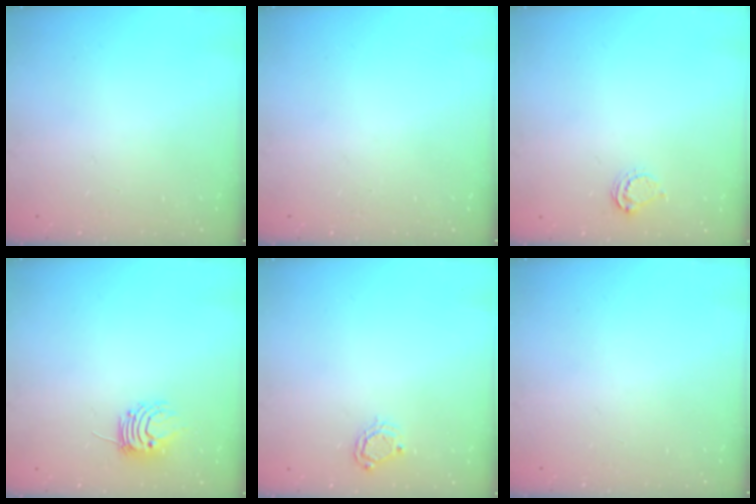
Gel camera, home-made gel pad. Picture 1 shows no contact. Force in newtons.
{"total": 0.0}
{"total": 5.1, "press": 5.1, "slide": 0.4}
{"total": 7.7, "press": 7.7, "slide": 0.7}
{"total": 4.4, "press": 4.4, "slide": 0.4}
{"total": 0.0}